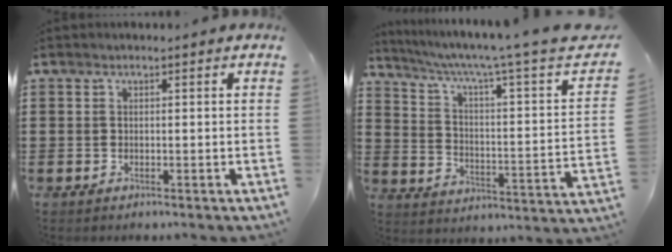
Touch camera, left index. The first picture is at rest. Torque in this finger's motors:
{"motor_torque": [1.57, -0.56, 0.19, 0.08]}